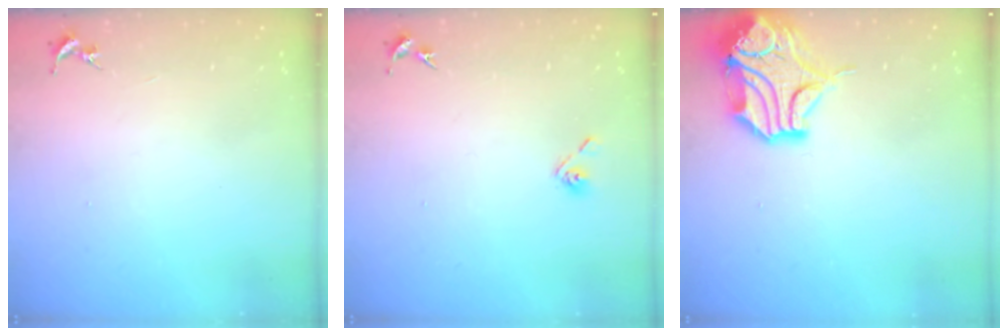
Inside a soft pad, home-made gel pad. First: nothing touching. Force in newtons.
{"total": 4.4, "press": 3.9, "slide": 2.0}
{"total": 14.1, "press": 13.9, "slide": 2.1}